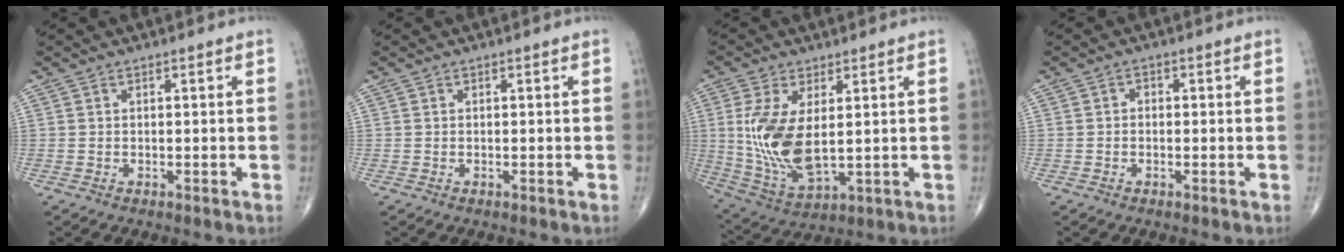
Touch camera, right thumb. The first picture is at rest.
{"total": 0.0}
{"total": 13.4, "force": [1.5, 6.4, 11.7], "torque": [-0.243, -0.016, 0.047]}
{"total": 1.1, "force": [-0.2, 0.9, 0.7], "torque": [-0.002, 0.005, -0.007]}